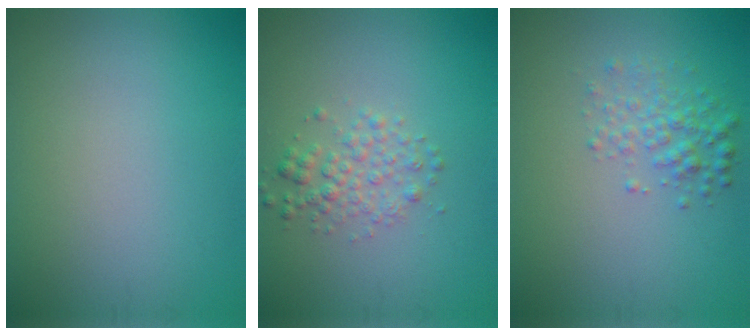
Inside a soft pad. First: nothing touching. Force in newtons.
{"total": 2.4, "press": 2.4, "slide": 0.1}
{"total": 2.4, "press": 2.4, "slide": 0.1}